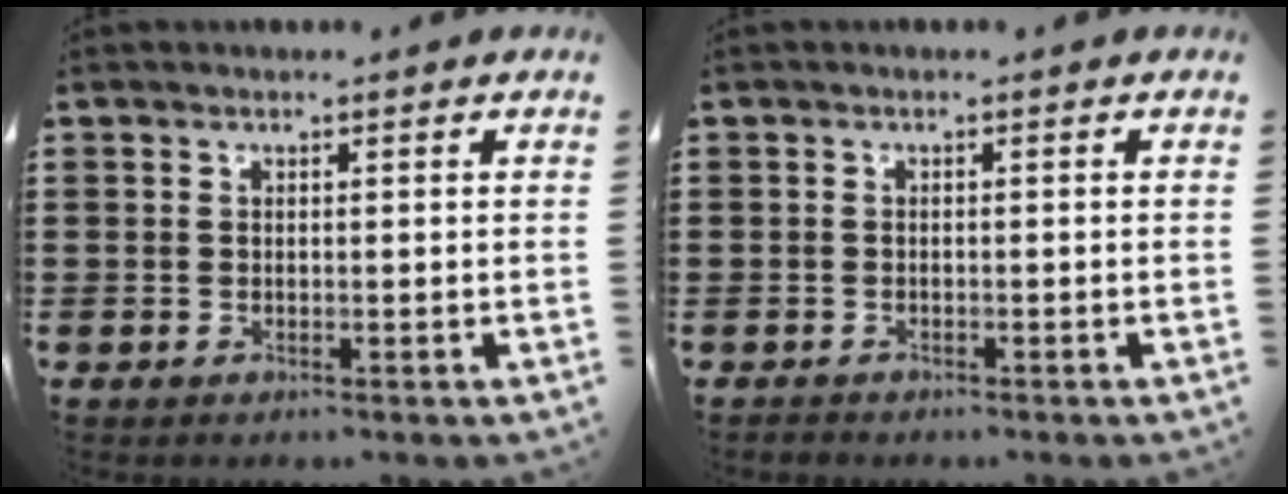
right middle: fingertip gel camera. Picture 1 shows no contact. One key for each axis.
{"total": 0.7, "fx": -0.6, "fy": 0.3, "fz": 0.0, "tx": -0.001, "ty": 0.001, "tz": -0.014}